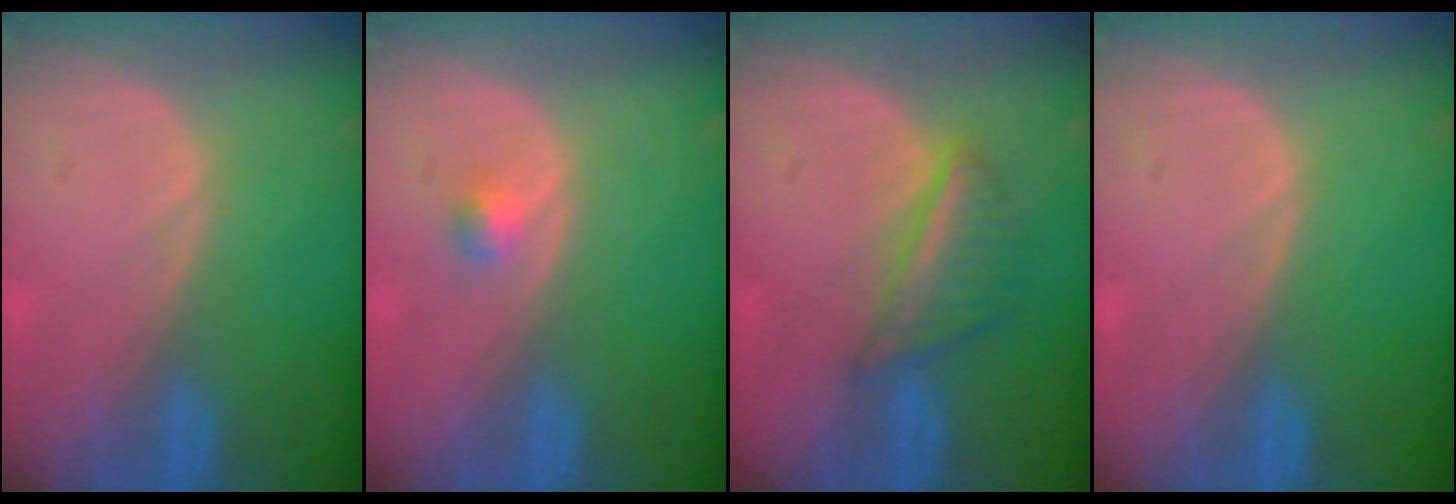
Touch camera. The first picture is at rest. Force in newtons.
{"total": 1.7, "press": 1.4, "slide": 0.8}
{"total": 5.3, "press": 5.2, "slide": 1.1}
{"total": 0.0}